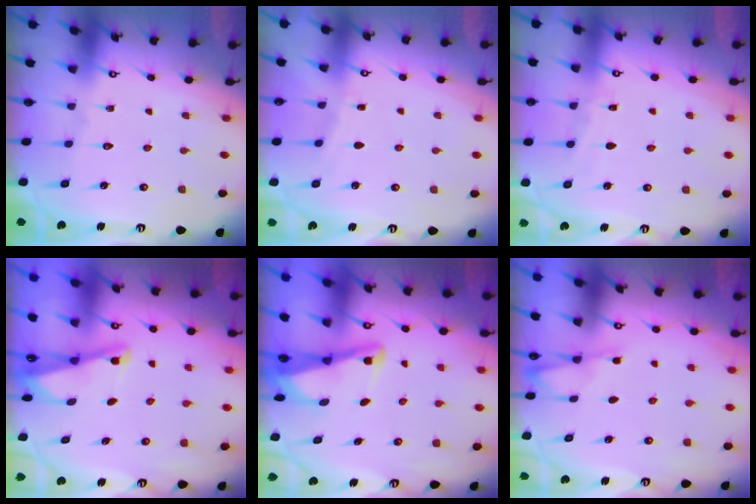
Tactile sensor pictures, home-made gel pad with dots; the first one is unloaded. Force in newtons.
{"total": 1.8, "press": 1.8, "slide": 0.3}
{"total": 3.2, "press": 3.1, "slide": 0.5}
{"total": 2.0, "press": 2.0, "slide": 0.3}
{"total": 3.1, "press": 3.1, "slide": 0.3}
{"total": 2.4, "press": 2.3, "slide": 0.5}